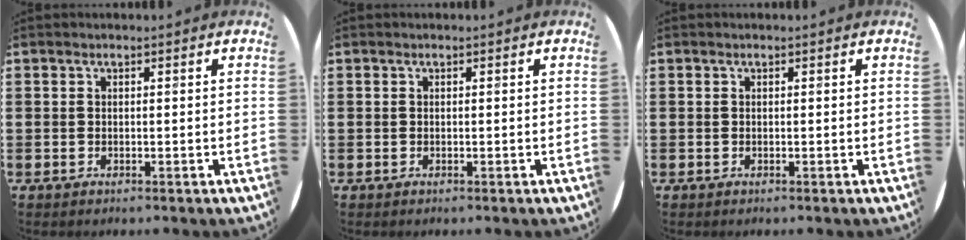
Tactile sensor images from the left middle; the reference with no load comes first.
{"total": 0.0}
{"total": 0.0}